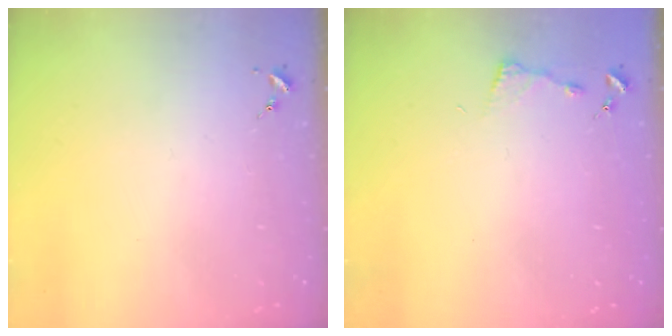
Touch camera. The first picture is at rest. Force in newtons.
{"total": 3.4, "press": 3.4, "slide": 0.4}